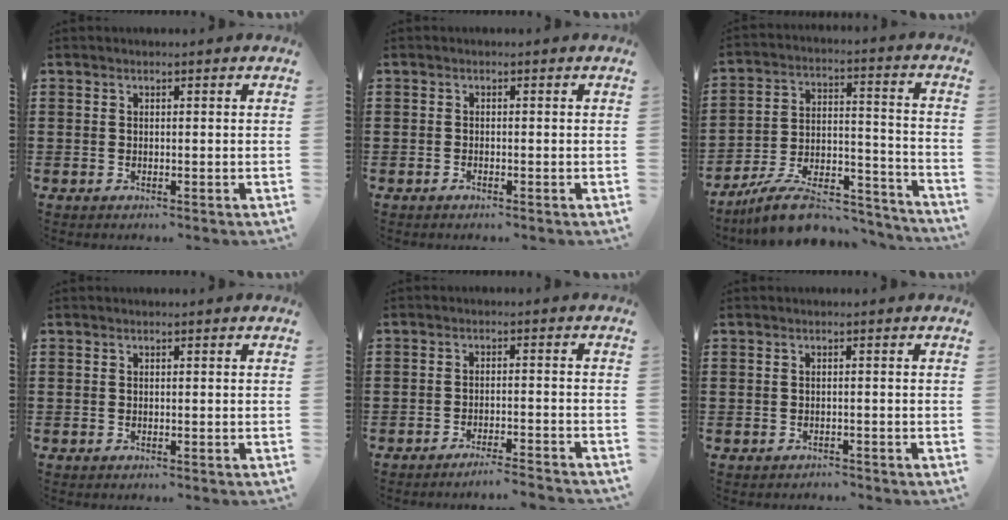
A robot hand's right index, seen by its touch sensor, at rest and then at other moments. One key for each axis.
{"total": 0.5, "fx": -0.4, "fy": 0.1, "fz": 0.3, "tx": -0.008, "ty": -0.003, "tz": -0.006}
{"total": 11.4, "fx": -9.5, "fy": 3.4, "fz": 5.2, "tx": -0.080, "ty": 0.039, "tz": -0.177}
{"total": 0.0}
{"total": 3.0, "fx": -2.9, "fy": -0.4, "fz": 0.8, "tx": -0.016, "ty": -0.002, "tz": -0.059}
{"total": 0.9, "fx": -0.8, "fy": 0.2, "fz": -0.1, "tx": -0.001, "ty": 0.004, "tz": -0.020}